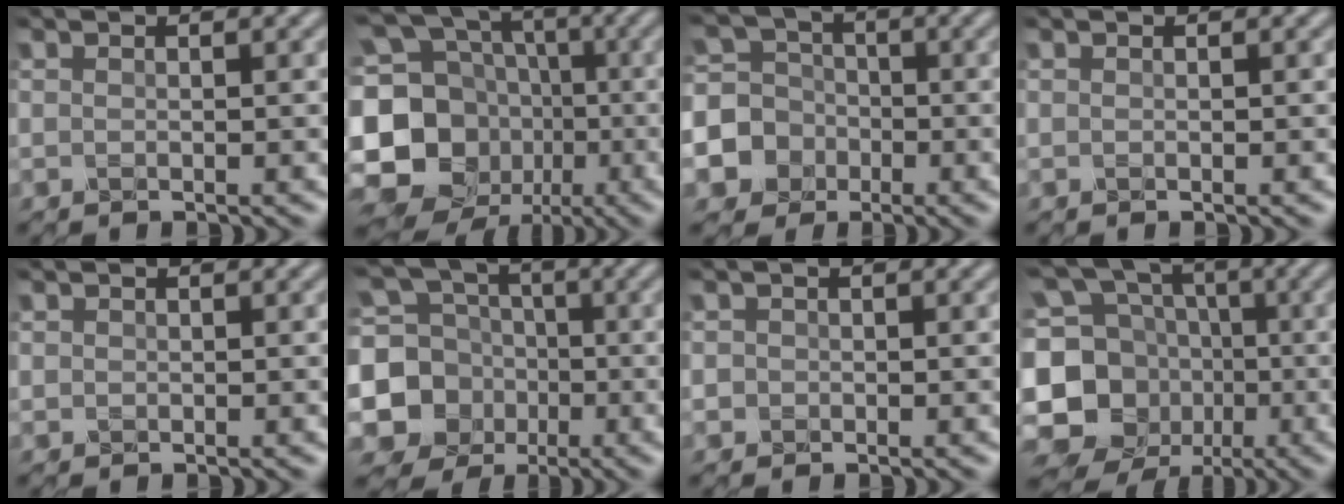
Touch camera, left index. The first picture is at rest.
{"total": 17.1, "force": [-3.3, 15.1, 7.5], "torque": [-0.189, 0.008, -0.078]}
{"total": 9.7, "force": [-3.2, 9.0, 1.7], "torque": [-0.059, -0.009, -0.078]}
{"total": 0.0}
{"total": 0.6, "force": [0.1, 0.6, 0.0], "torque": [0.005, -0.002, 0.000]}
{"total": 11.0, "force": [-2.2, 10.3, 3.3], "torque": [-0.091, -0.012, -0.061]}
{"total": 0.8, "force": [-0.1, 0.8, 0.1], "torque": [0.004, -0.004, -0.004]}
{"total": 13.0, "force": [-3.1, 11.5, 5.3], "torque": [-0.142, -0.007, -0.066]}